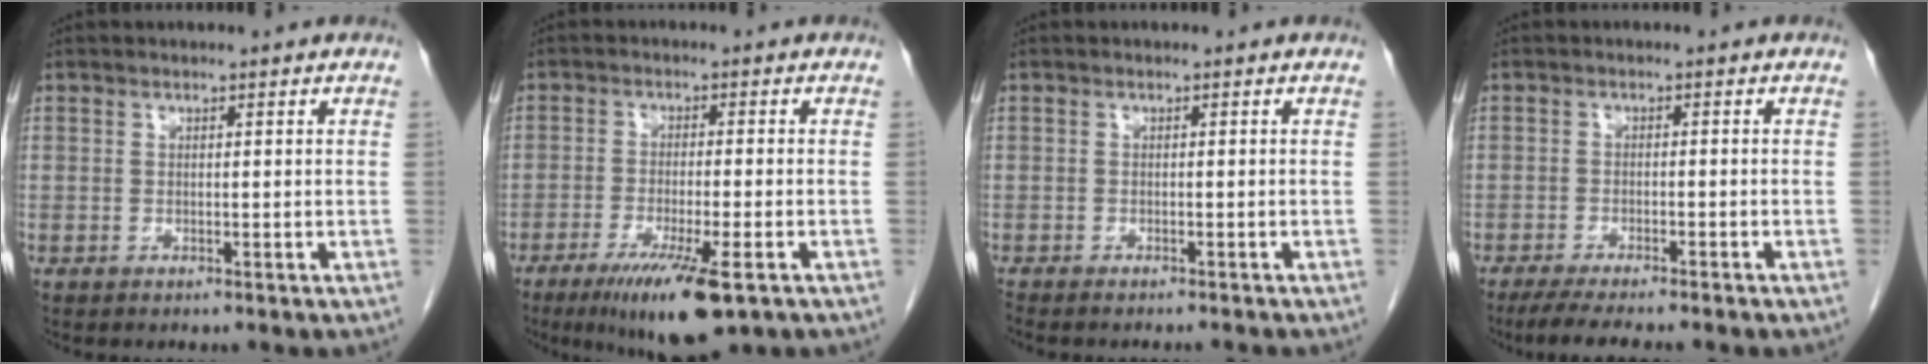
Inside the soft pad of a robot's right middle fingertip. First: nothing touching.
{"total": 10.4, "force": [-6.0, 1.3, 8.4], "torque": [-0.141, -0.028, -0.093]}
{"total": 3.7, "force": [-3.5, -0.1, 1.2], "torque": [-0.013, -0.005, -0.049]}
{"total": 7.6, "force": [-6.2, 0.7, 4.2], "torque": [-0.058, -0.014, -0.093]}